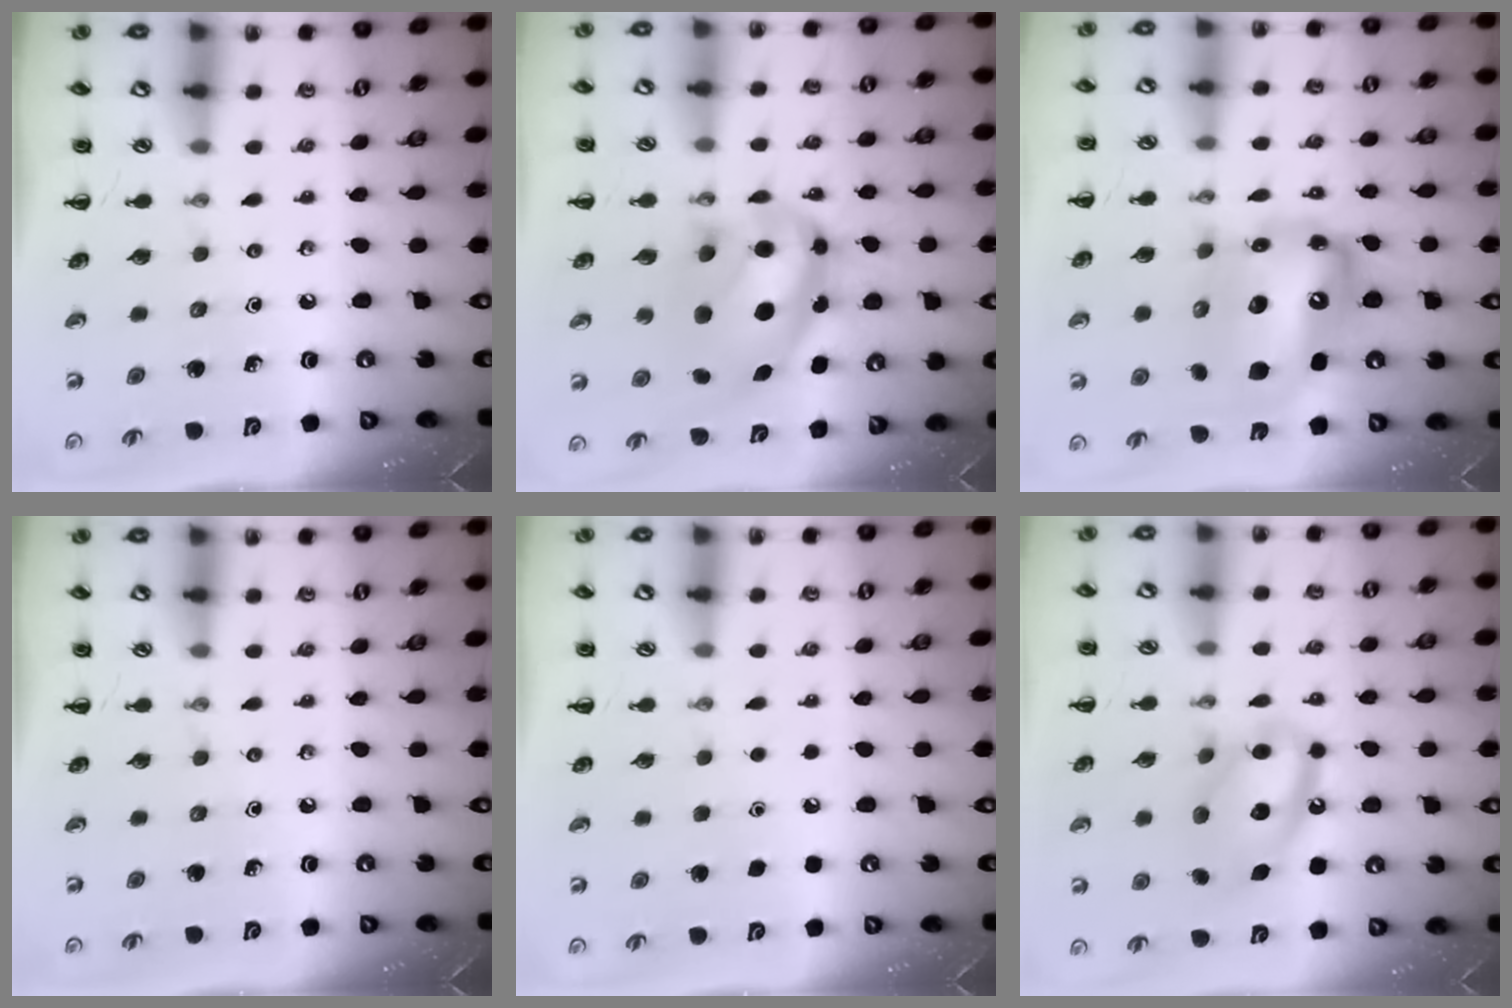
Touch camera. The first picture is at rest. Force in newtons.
{"total": 13.1, "press": 12.8, "slide": 2.9}
{"total": 16.3, "press": 15.7, "slide": 4.4}
{"total": 0.0}
{"total": 1.6, "press": 1.6, "slide": 0.1}
{"total": 13.8, "press": 13.5, "slide": 2.6}